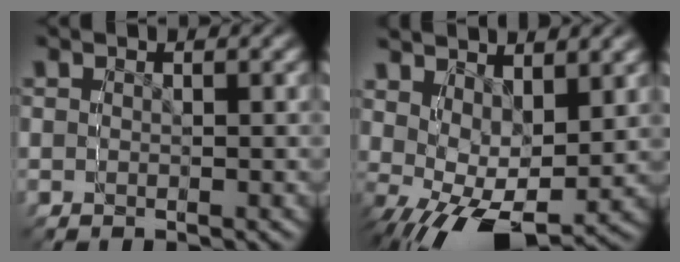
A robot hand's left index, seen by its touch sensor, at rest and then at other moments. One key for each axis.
{"total": 5.2, "fx": 1.8, "fy": 3.9, "fz": 2.9, "tx": -0.049, "ty": -0.001, "tz": 0.034}